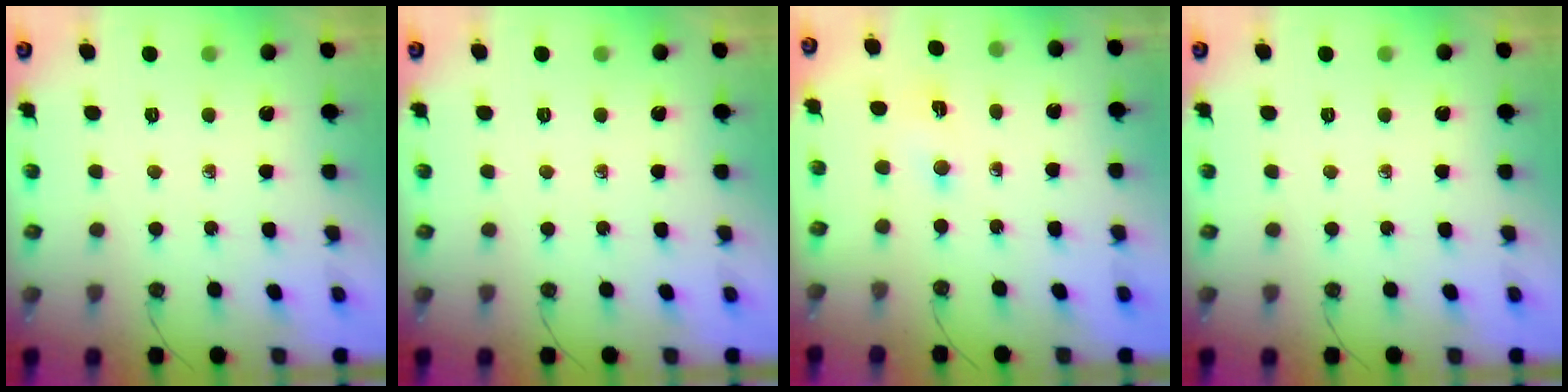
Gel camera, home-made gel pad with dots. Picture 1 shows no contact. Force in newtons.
{"total": 0.0}
{"total": 2.6, "press": 1.5, "slide": 2.2}
{"total": 0.0}